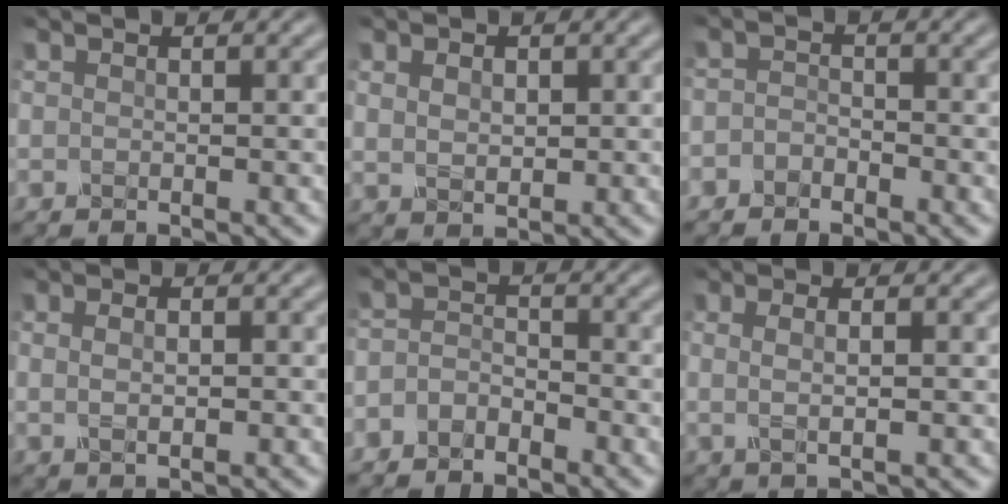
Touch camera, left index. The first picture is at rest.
{"total": 2.0, "force": [0.6, 1.4, 1.3], "torque": [-0.027, -0.002, 0.015]}
{"total": 1.3, "force": [-1.1, 0.7, 0.4], "torque": [-0.006, 0.004, -0.025]}
{"total": 3.2, "force": [0.6, 1.9, 2.5], "torque": [-0.033, 0.013, -0.002]}
{"total": 2.0, "force": [-1.5, 1.1, 0.8], "torque": [-0.016, 0.006, -0.036]}
{"total": 2.4, "force": [0.4, 0.9, 2.2], "torque": [-0.039, -0.003, 0.003]}